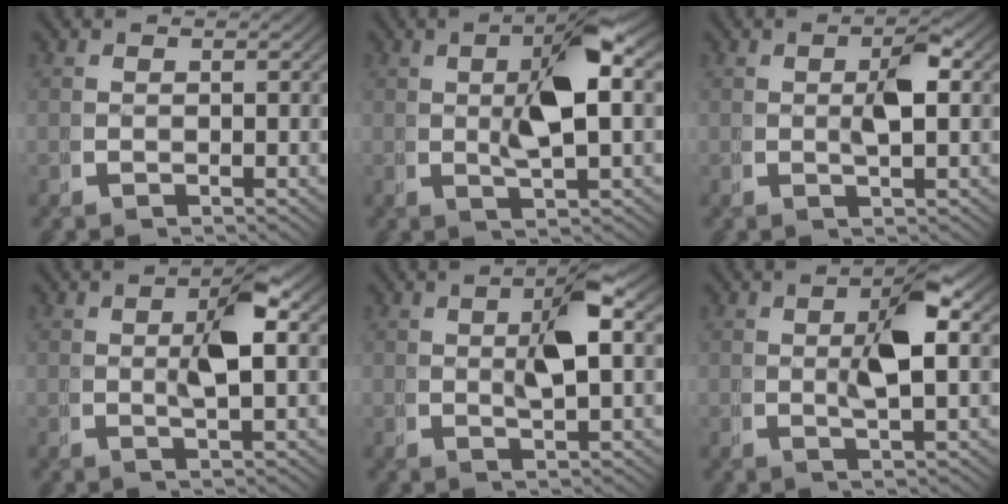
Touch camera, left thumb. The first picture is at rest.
{"total": 6.5, "force": [1.2, 1.8, 6.2], "torque": [-0.101, 0.011, 0.019]}
{"total": 3.0, "force": [0.6, 1.0, 2.7], "torque": [-0.048, 0.005, 0.006]}
{"total": 4.3, "force": [0.8, 1.2, 4.0], "torque": [-0.069, 0.008, 0.010]}
{"total": 4.7, "force": [1.1, 1.2, 4.4], "torque": [-0.072, 0.011, 0.017]}
{"total": 4.8, "force": [0.9, 1.4, 4.6], "torque": [-0.080, 0.007, 0.013]}